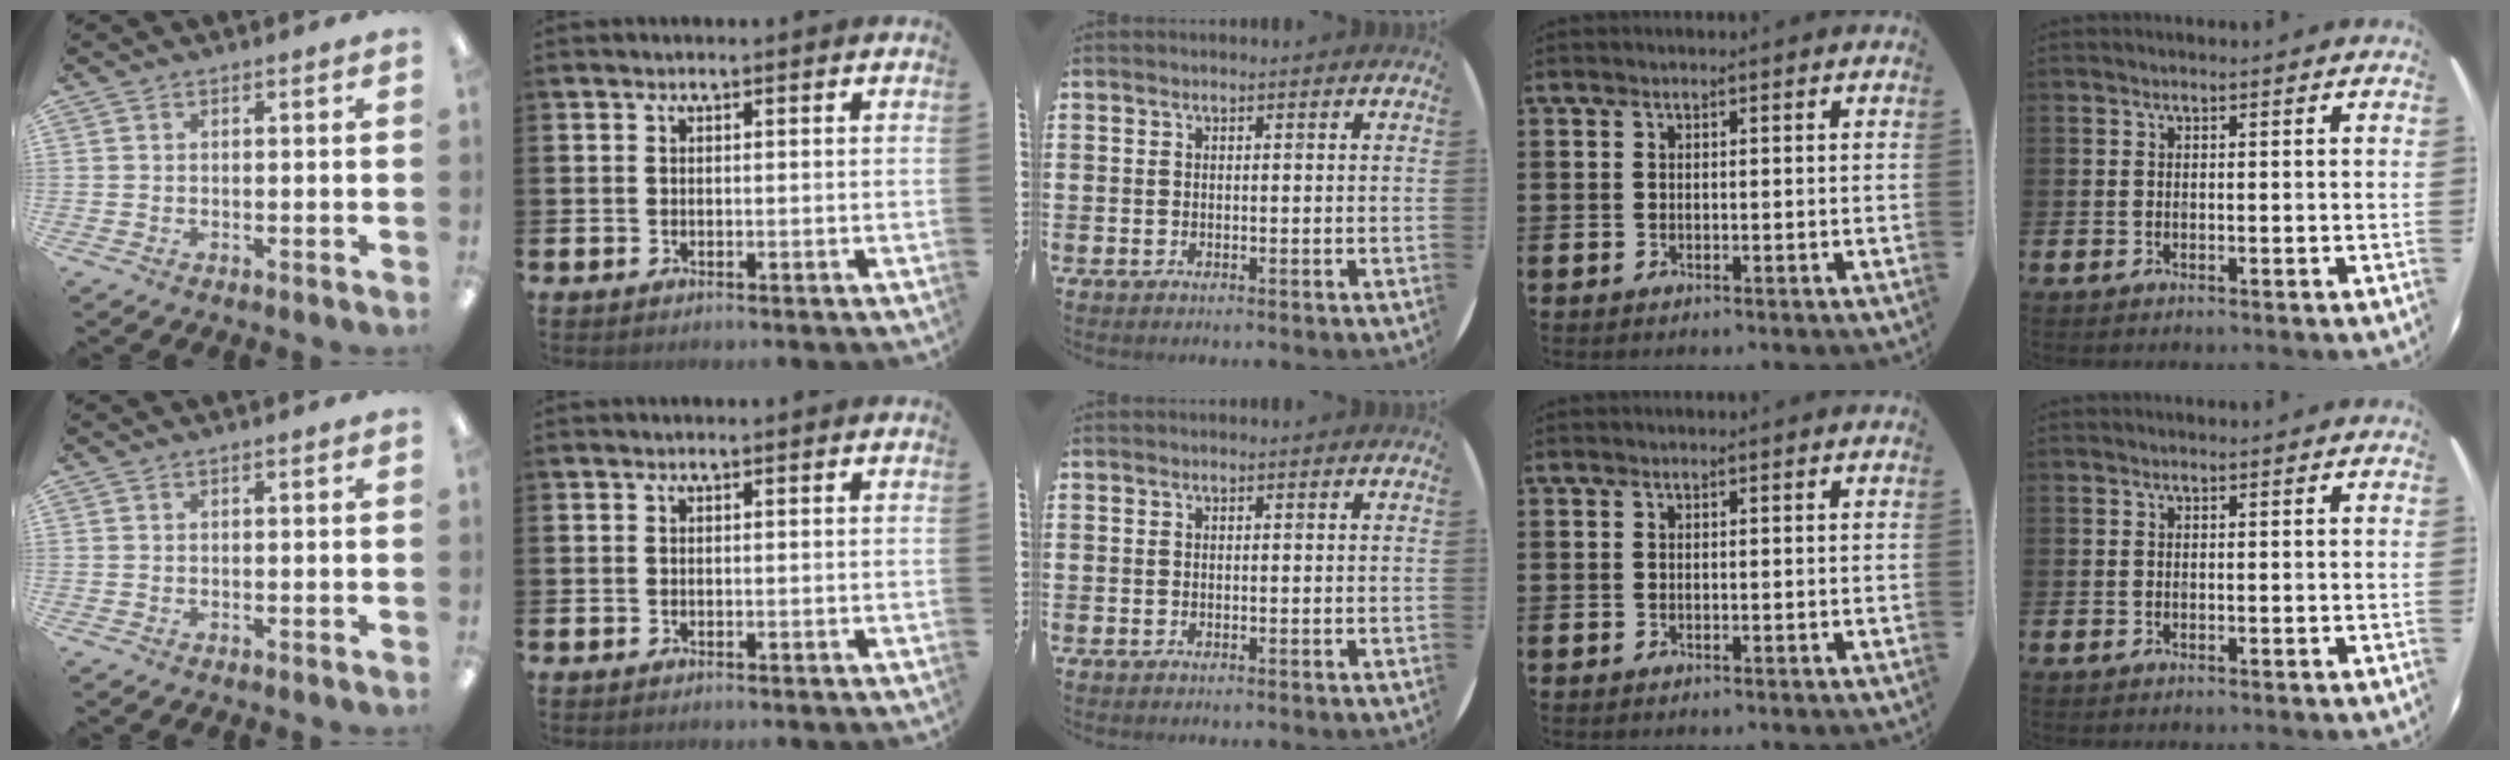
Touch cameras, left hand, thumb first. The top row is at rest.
{}